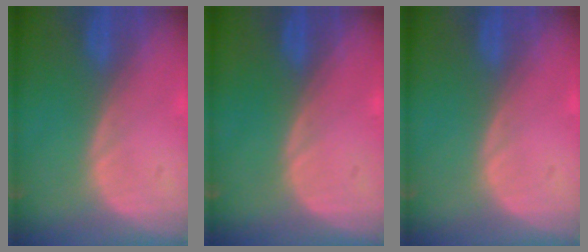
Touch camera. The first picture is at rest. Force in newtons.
{"total": 0.0}
{"total": 0.0}